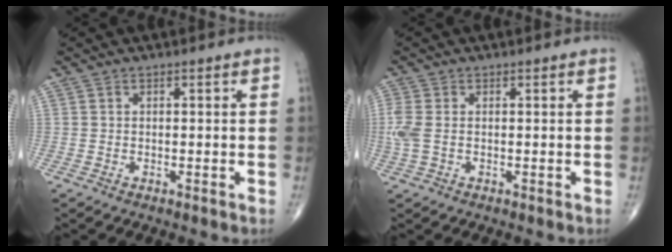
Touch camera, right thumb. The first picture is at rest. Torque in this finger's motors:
{"motor_torque": [0.11, 0.06, 0.53, 0.15, 0.03]}